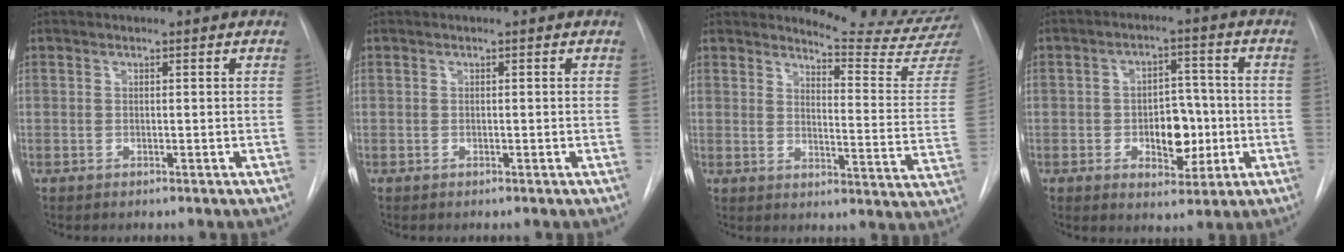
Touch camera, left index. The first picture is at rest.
{"total": 0.0}
{"total": 13.0, "force": [12.8, -1.8, 1.4], "torque": [-0.014, -0.141, 0.142]}
{"total": 7.7, "force": [-2.3, 4.3, 6.0], "torque": [-0.083, 0.009, -0.025]}